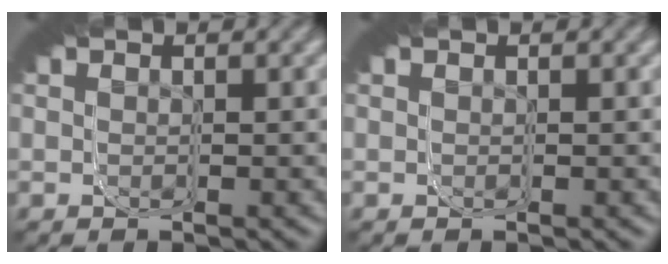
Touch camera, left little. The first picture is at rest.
{"total": 0.0}